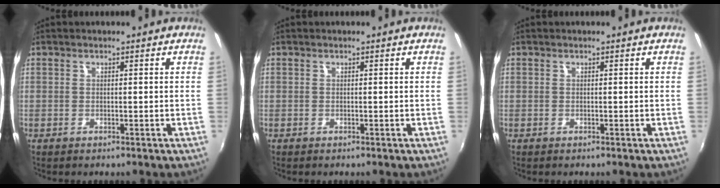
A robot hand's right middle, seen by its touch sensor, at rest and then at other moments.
{"total": 0.0}
{"total": 0.0}